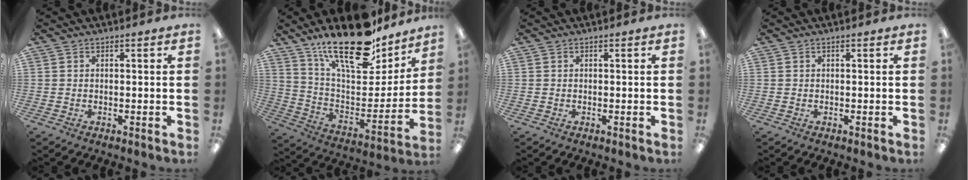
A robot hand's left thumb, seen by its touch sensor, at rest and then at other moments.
{"total": 24.1, "force": [18.0, 8.8, 13.4], "torque": [-0.214, -0.110, 0.310]}
{"total": 0.0}
{"total": 0.0}